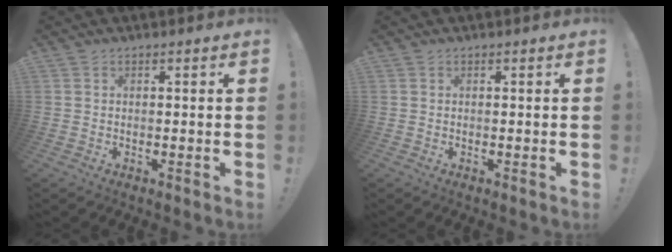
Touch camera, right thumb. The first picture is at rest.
{"total": 0.0}